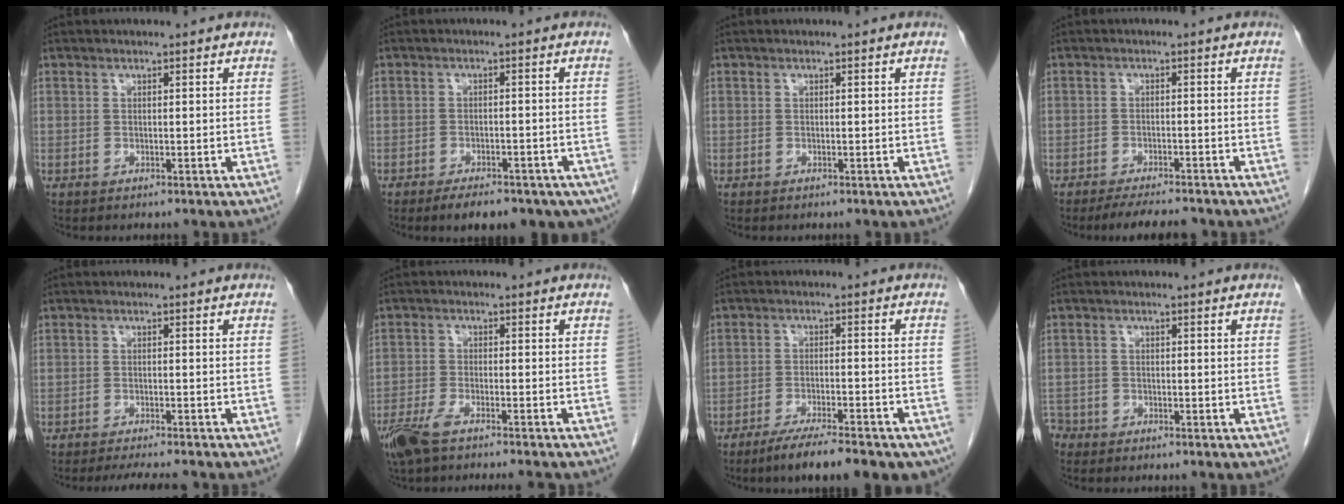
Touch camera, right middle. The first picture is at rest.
{"total": 11.5, "force": [-8.1, 5.0, 6.4], "torque": [-0.074, -0.003, -0.099]}
{"total": 0.0}
{"total": 6.4, "force": [-5.8, 0.9, 2.7], "torque": [-0.037, -0.013, -0.089]}
{"total": 6.6, "force": [-5.9, 0.6, 3.0], "torque": [-0.037, -0.012, -0.085]}
{"total": 9.7, "force": [-8.0, 1.1, 5.4], "torque": [-0.093, -0.015, -0.132]}
{"total": 12.3, "force": [-9.4, 2.3, 7.6], "torque": [-0.096, -0.011, -0.137]}
{"total": 2.6, "force": [-2.2, 1.3, 0.0], "torque": [0.001, 0.002, -0.044]}